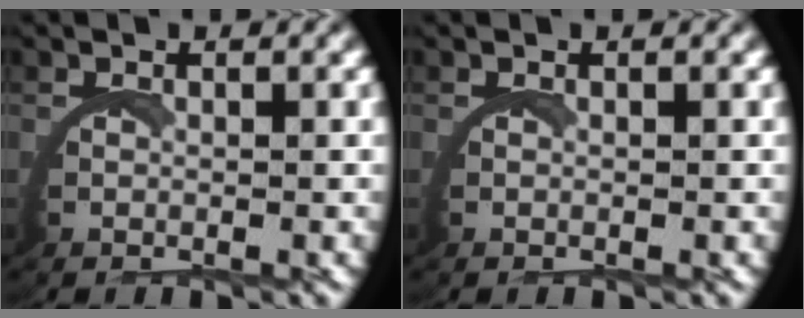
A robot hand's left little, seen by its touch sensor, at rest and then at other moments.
{"total": 0.0}